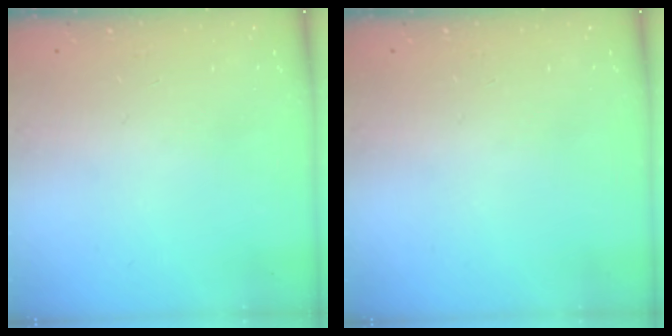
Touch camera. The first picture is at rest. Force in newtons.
{"total": 0.0}